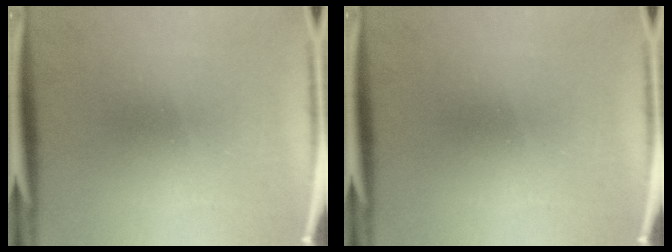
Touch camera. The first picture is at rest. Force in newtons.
{"total": 0.0}